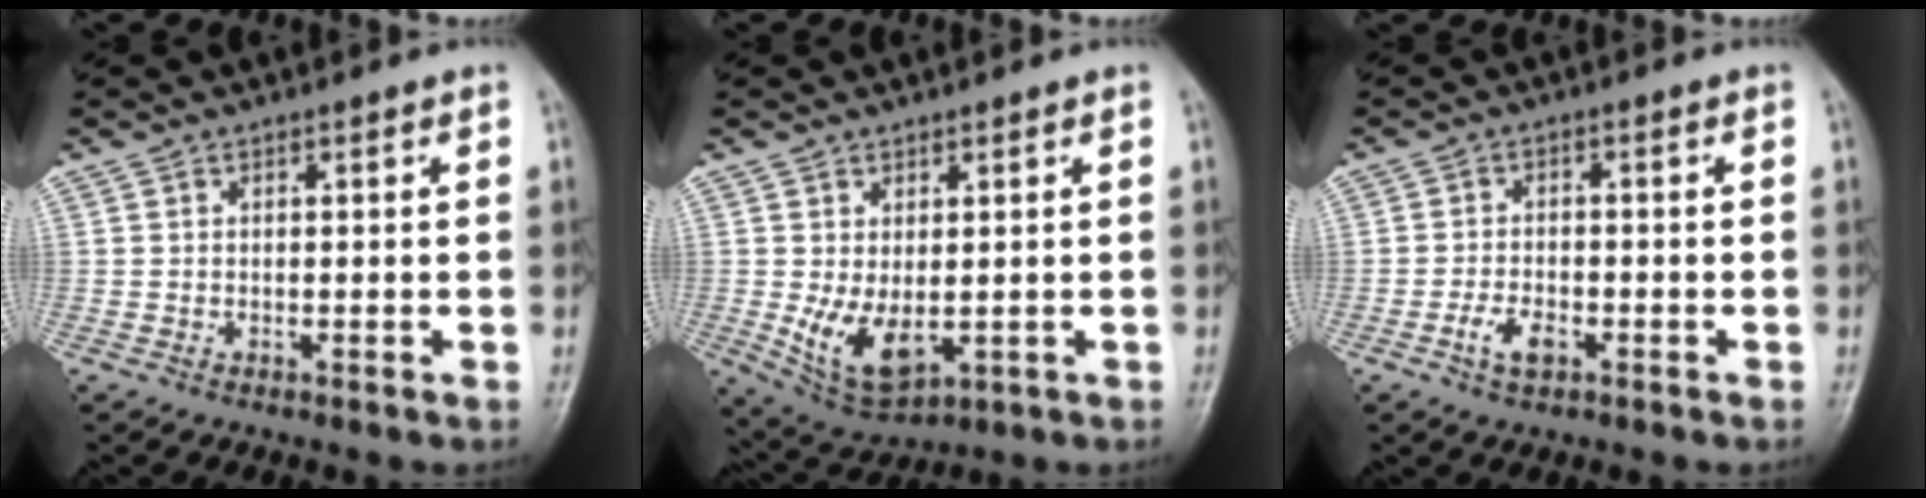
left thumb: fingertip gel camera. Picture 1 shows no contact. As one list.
[{"total": 7.9, "force": [0.0, 4.5, 6.5], "torque": [-0.109, -0.017, 0.019]}, {"total": 3.8, "force": [-1.8, 2.1, 2.6], "torque": [-0.050, 0.009, -0.033]}]